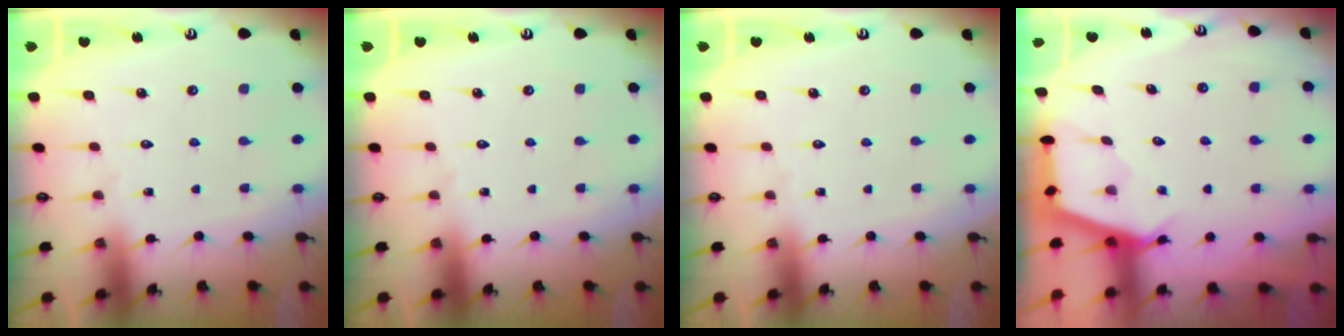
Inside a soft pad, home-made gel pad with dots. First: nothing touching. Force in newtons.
{"total": 0.0}
{"total": 0.0}
{"total": 2.9, "press": 2.9, "slide": 0.3}